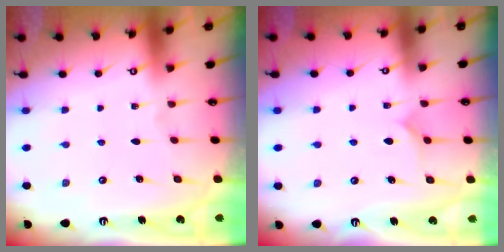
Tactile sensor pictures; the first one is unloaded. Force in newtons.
{"total": 6.6, "press": 6.5, "slide": 0.6}